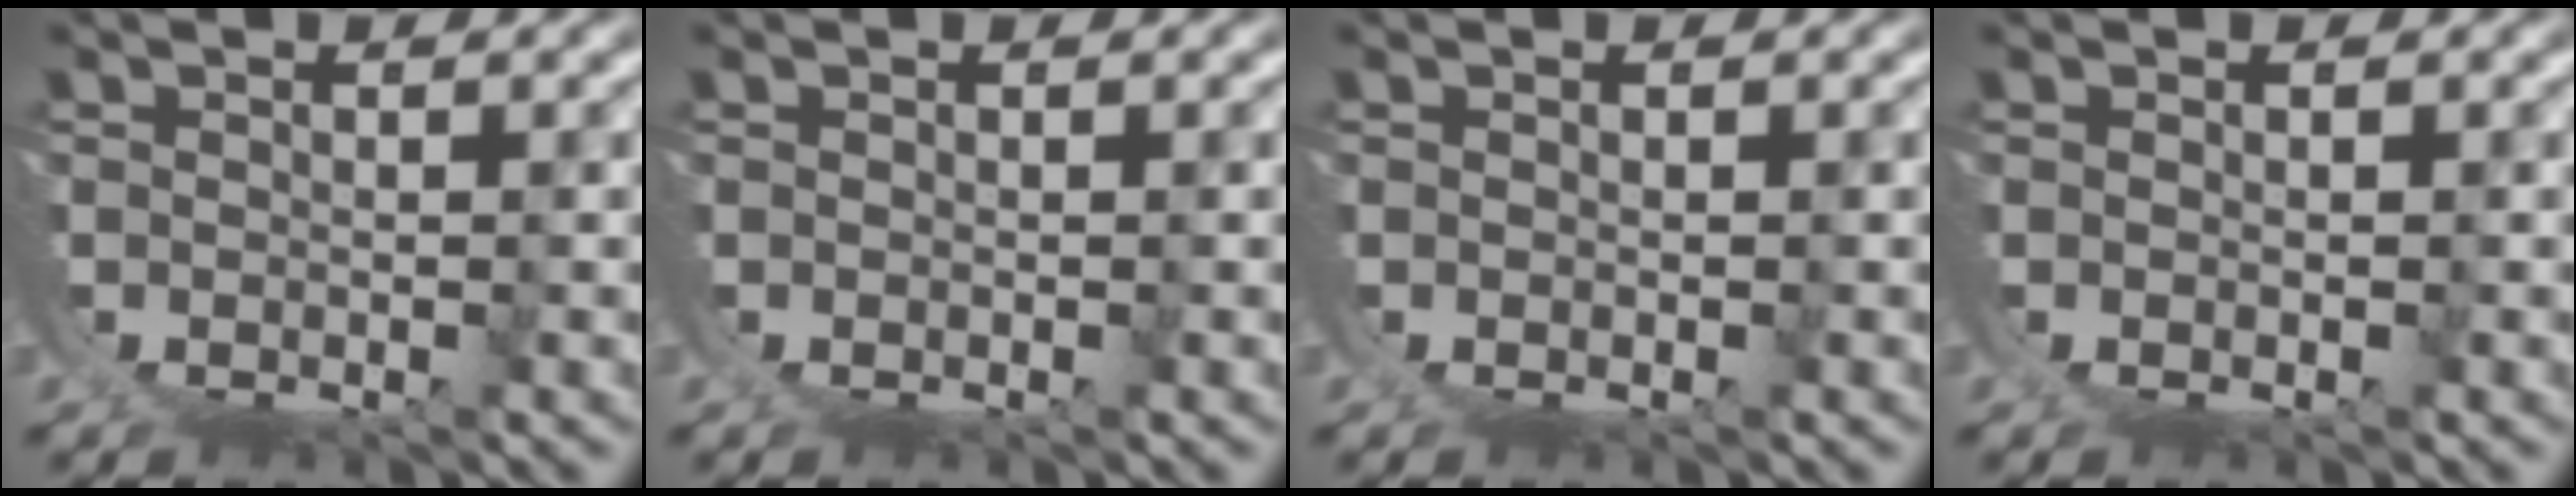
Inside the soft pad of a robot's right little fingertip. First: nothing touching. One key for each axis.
{"total": 0.0}
{"total": 0.0}
{"total": 0.0}